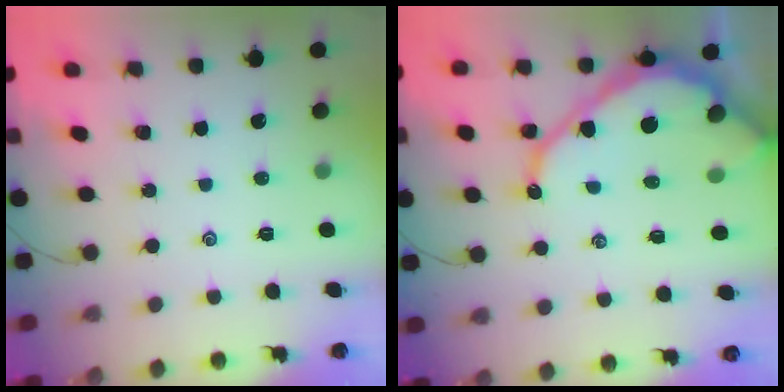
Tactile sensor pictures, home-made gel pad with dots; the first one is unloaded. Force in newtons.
{"total": 15.3, "press": 15.3, "slide": 1.2}